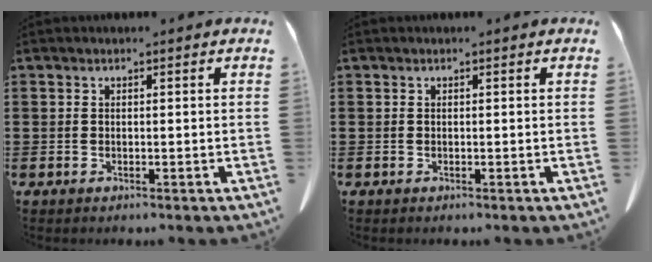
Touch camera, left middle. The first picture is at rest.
{"total": 0.0}